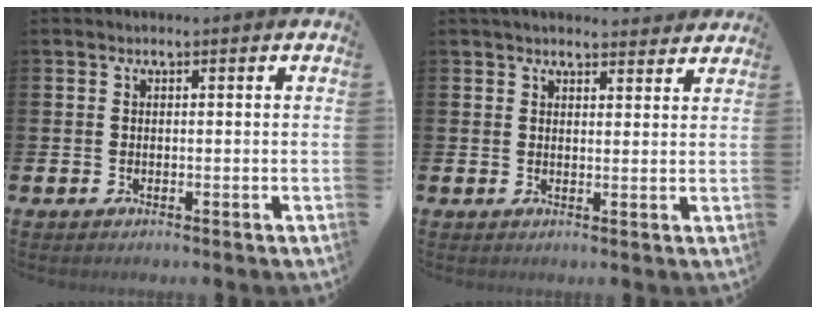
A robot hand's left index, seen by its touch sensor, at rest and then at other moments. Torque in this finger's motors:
{"motor_torque": [1.03, -1.11, 0.41, 0.08]}